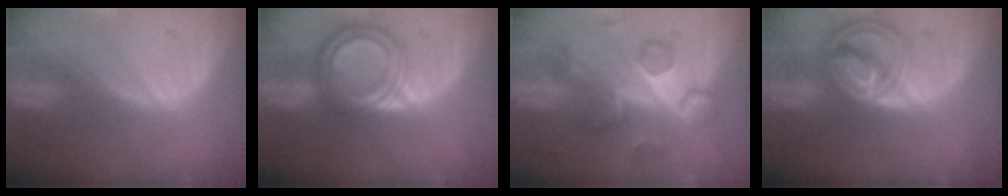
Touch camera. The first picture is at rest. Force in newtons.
{"total": 7.7, "press": 7.6, "slide": 0.5}
{"total": 8.8, "press": 7.9, "slide": 3.7}
{"total": 8.5, "press": 7.3, "slide": 4.4}